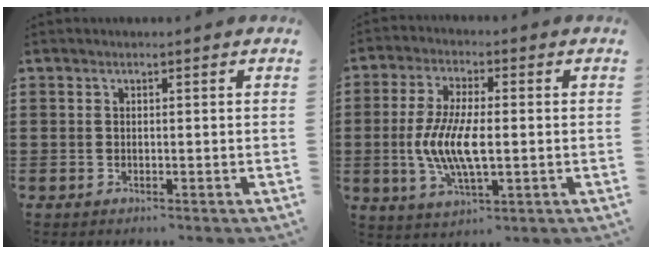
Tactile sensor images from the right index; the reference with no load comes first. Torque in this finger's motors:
{"motor_torque": [1.68, -0.46, 1.05, 0.21]}